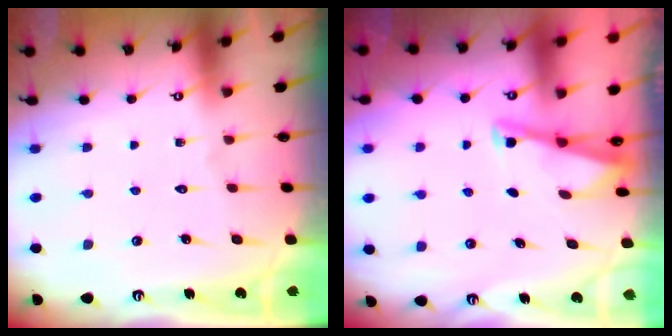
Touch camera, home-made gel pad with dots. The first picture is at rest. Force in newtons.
{"total": 2.9, "press": 2.9, "slide": 0.2}